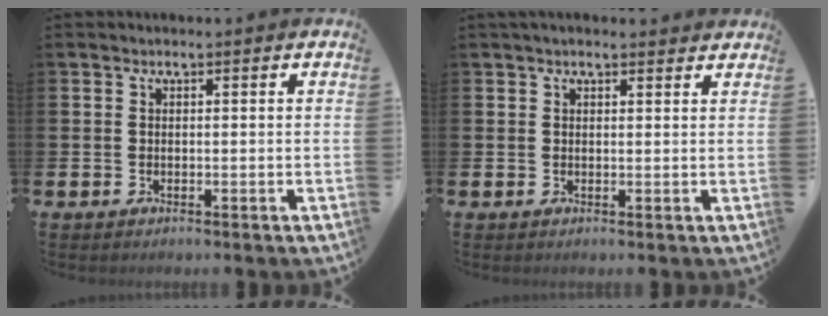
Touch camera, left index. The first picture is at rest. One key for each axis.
{"total": 1.5, "fx": 1.4, "fy": 0.3, "fz": 0.4, "tx": 0.000, "ty": -0.002, "tz": 0.024}